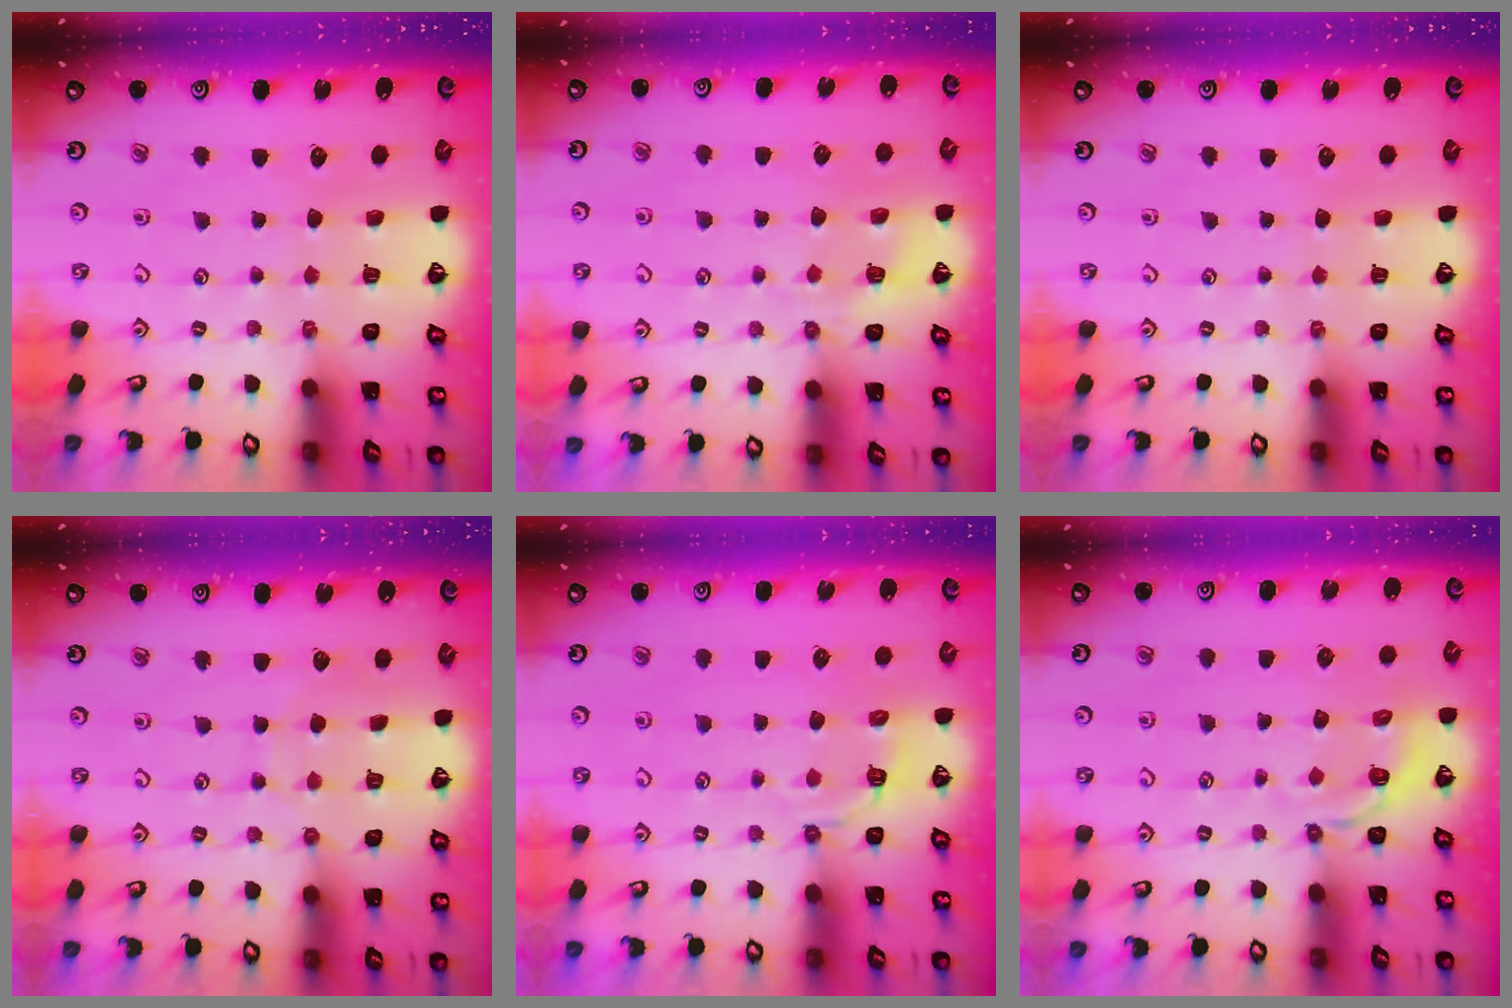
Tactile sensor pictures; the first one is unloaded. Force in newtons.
{"total": 5.0, "press": 4.7, "slide": 1.5}
{"total": 0.0}
{"total": 5.9, "press": 5.9, "slide": 0.7}
{"total": 3.7, "press": 3.1, "slide": 2.0}
{"total": 3.1, "press": 2.0, "slide": 2.3}